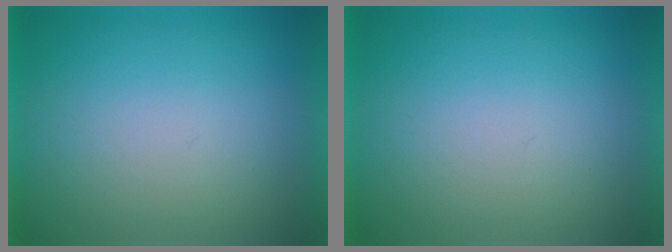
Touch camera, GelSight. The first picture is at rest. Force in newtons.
{"total": 0.0}